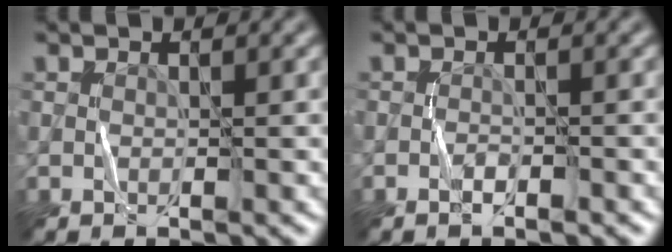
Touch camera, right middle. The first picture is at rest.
{"total": 0.8, "force": [-0.7, 0.1, 0.4], "torque": [-0.009, 0.004, -0.011]}